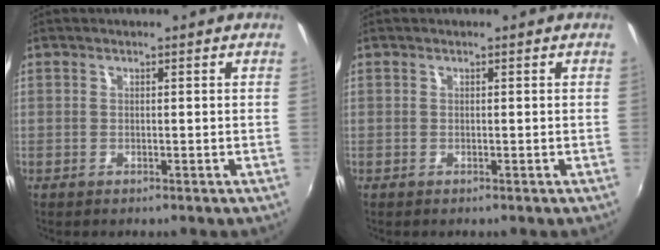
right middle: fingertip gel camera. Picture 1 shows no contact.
{"total": 0.0}